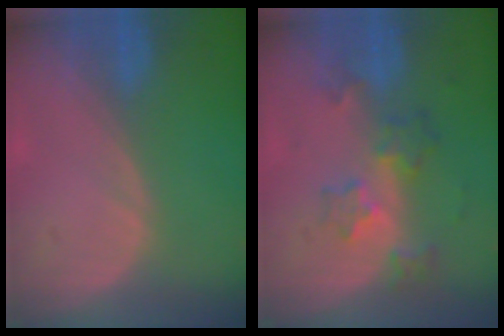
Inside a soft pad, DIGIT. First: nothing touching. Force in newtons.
{"total": 5.9, "press": 5.4, "slide": 2.5}